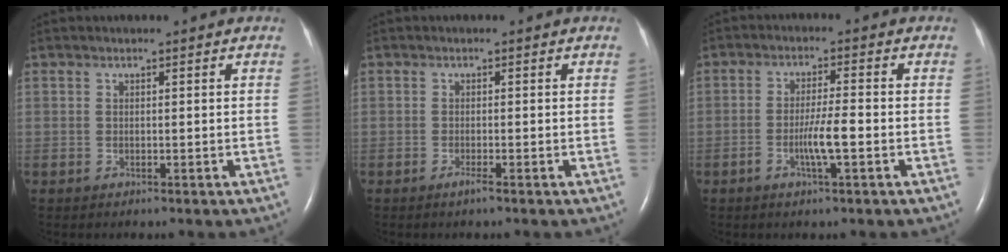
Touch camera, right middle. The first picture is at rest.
{"total": 1.0, "force": [-0.7, -0.1, 0.8], "torque": [-0.018, -0.002, -0.013]}
{"total": 4.6, "force": [-1.6, 0.0, 4.3], "torque": [-0.085, -0.005, -0.031]}